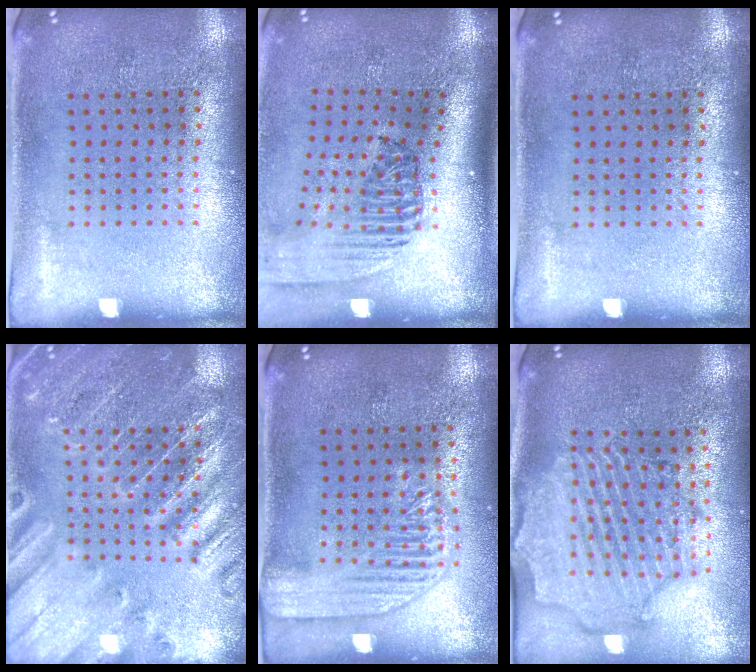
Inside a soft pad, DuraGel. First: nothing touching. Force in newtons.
{"total": 2.3, "press": 1.6, "slide": 1.7}
{"total": 0.0}
{"total": 3.0, "press": 3.0, "slide": 0.3}
{"total": 2.0, "press": 1.8, "slide": 0.7}
{"total": 2.6, "press": 2.4, "slide": 1.1}